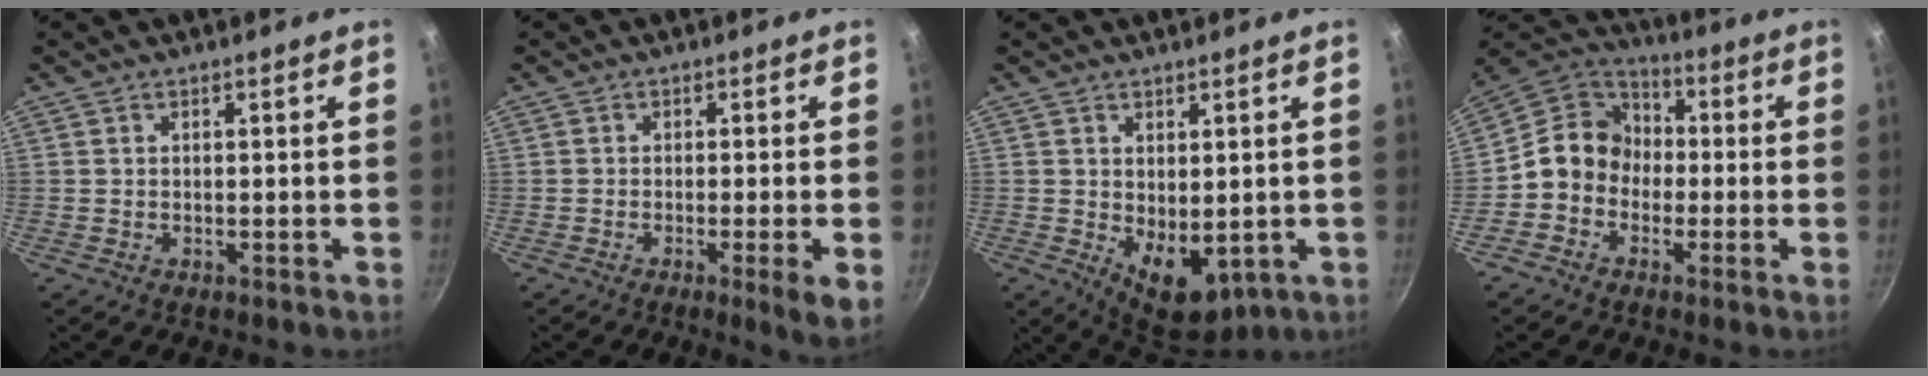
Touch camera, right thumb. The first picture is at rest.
{"total": 4.9, "force": [-1.4, 0.3, 4.7], "torque": [-0.074, -0.003, -0.022]}
{"total": 8.5, "force": [-0.4, 5.3, 6.6], "torque": [-0.072, -0.020, 0.012]}
{"total": 10.5, "force": [-1.7, 9.2, 4.8], "torque": [-0.044, 0.039, -0.057]}